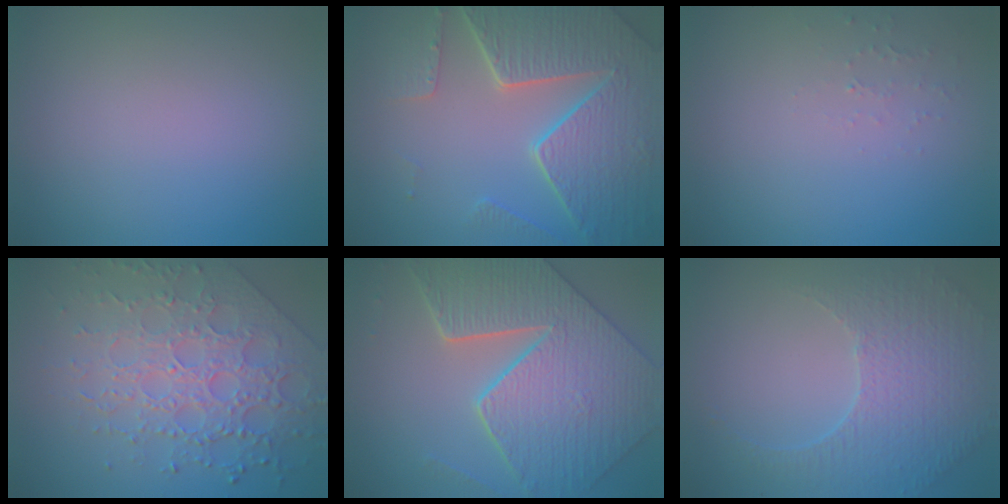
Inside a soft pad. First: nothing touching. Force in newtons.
{"total": 8.3, "press": 6.1, "slide": 5.6}
{"total": 0.8, "press": 0.8, "slide": 0.3}
{"total": 7.3, "press": 5.3, "slide": 4.9}
{"total": 8.6, "press": 7.0, "slide": 5.1}
{"total": 5.3, "press": 3.7, "slide": 3.8}